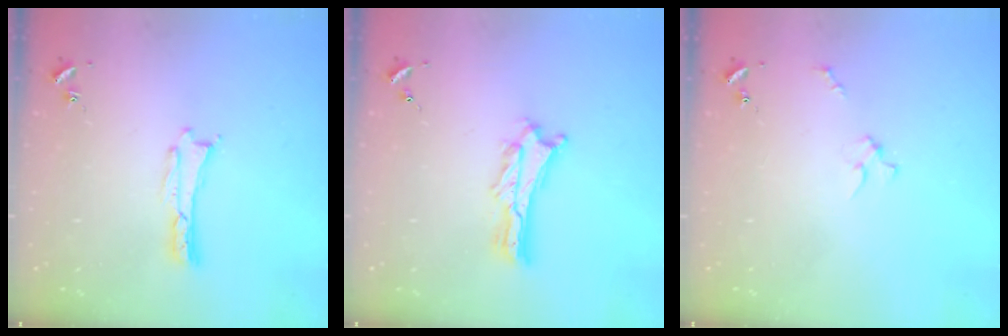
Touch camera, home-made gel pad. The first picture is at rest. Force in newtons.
{"total": 2.7, "press": 2.7, "slide": 0.3}
{"total": 2.3, "press": 2.2, "slide": 0.3}